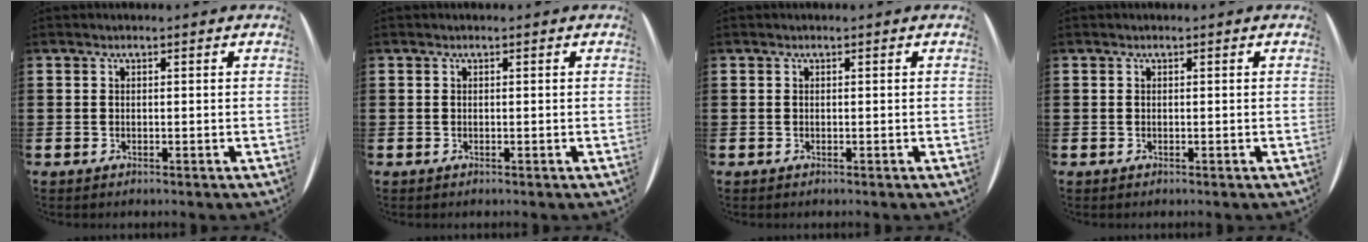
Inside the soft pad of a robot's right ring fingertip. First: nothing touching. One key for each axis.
{"total": 0.0}
{"total": 0.0}
{"total": 0.0}